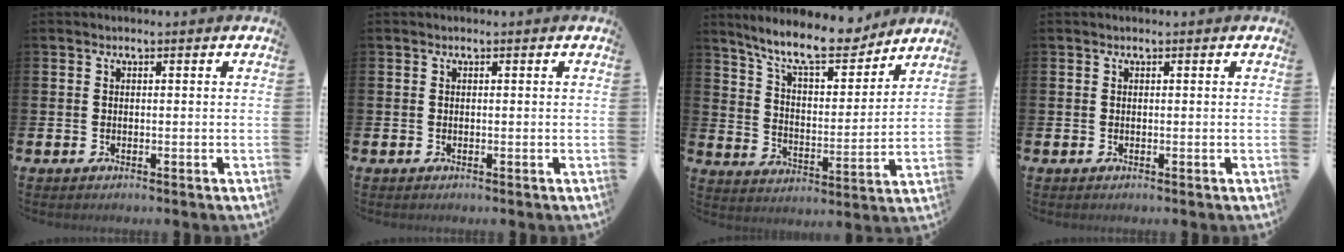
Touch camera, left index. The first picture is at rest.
{"total": 0.0}
{"total": 11.5, "force": [10.2, 2.6, 4.6], "torque": [-0.103, -0.063, 0.178]}
{"total": 0.0}